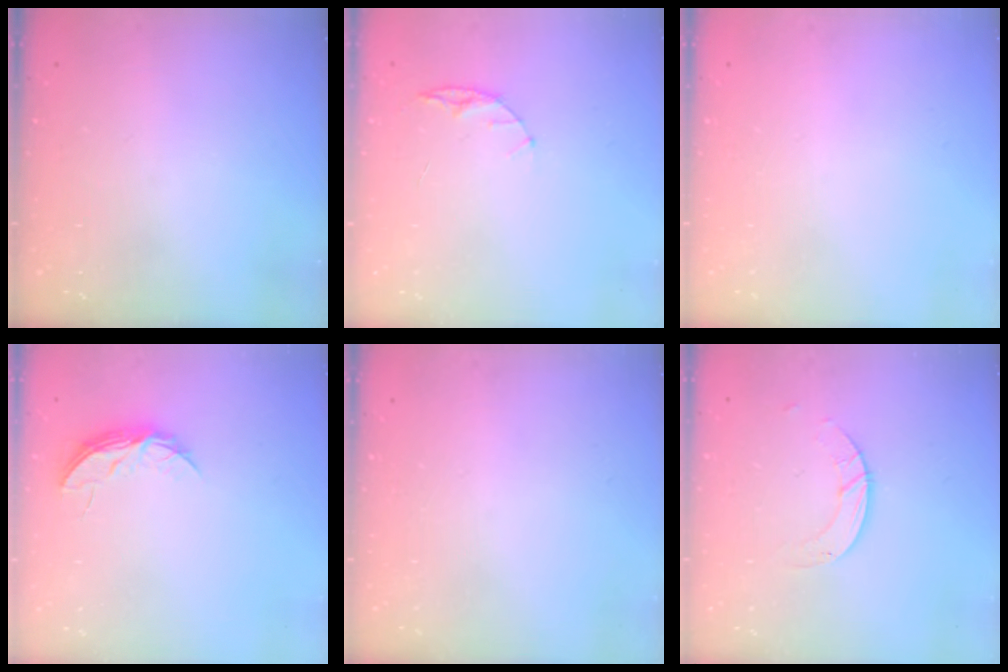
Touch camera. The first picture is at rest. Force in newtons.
{"total": 5.1, "press": 5.1, "slide": 0.6}
{"total": 0.0}
{"total": 5.5, "press": 5.5, "slide": 0.5}
{"total": 0.0}
{"total": 3.6, "press": 3.6, "slide": 0.2}